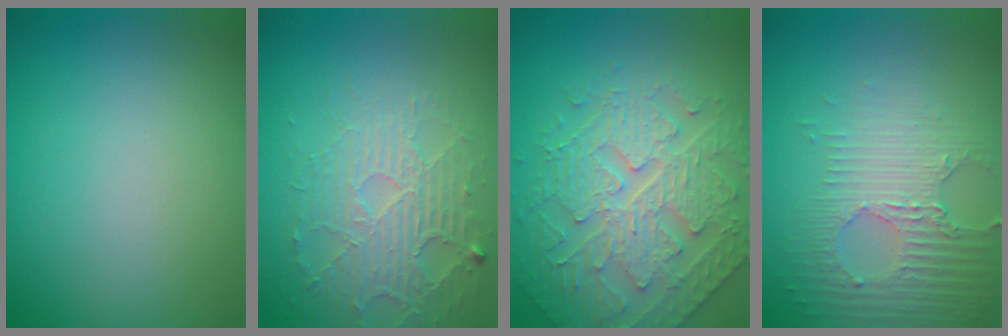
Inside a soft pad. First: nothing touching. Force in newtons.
{"total": 3.9, "press": 3.4, "slide": 1.9}
{"total": 5.0, "press": 4.9, "slide": 0.8}
{"total": 3.5, "press": 3.3, "slide": 1.3}